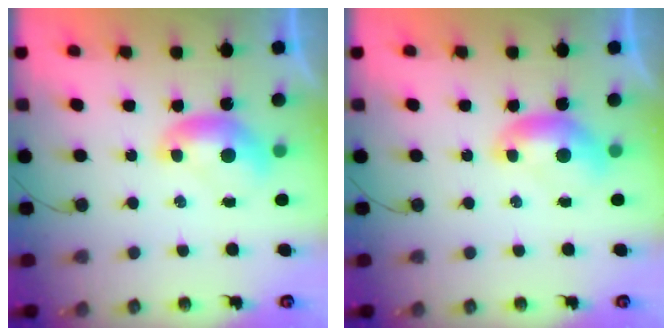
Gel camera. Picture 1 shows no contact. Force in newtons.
{"total": 0.0}